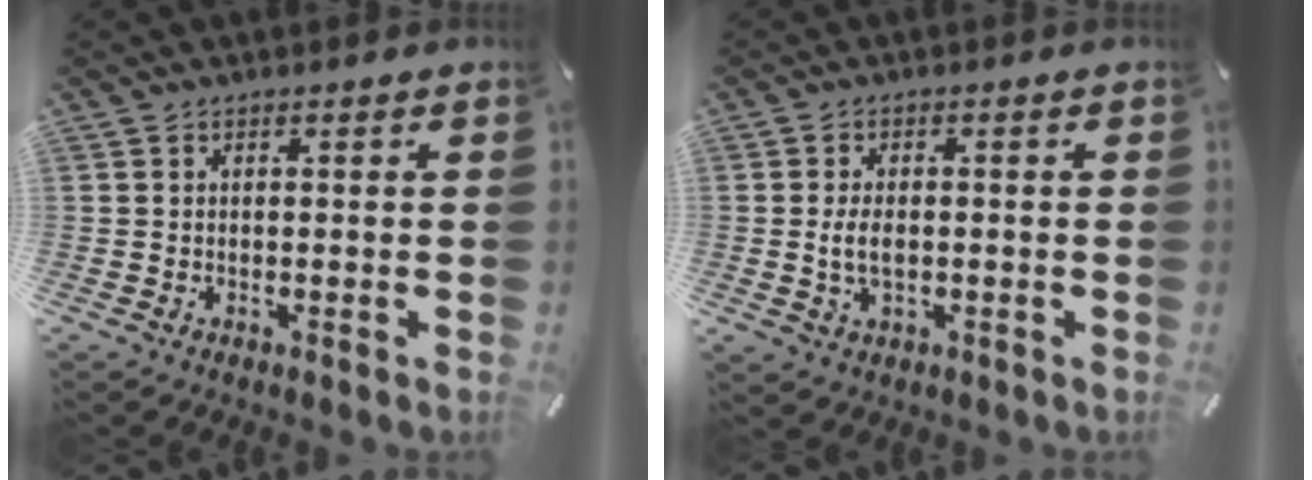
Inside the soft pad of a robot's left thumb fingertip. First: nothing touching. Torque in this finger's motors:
{"motor_torque": [0.26, 1.57, 0.31, 0.14, 0.16]}